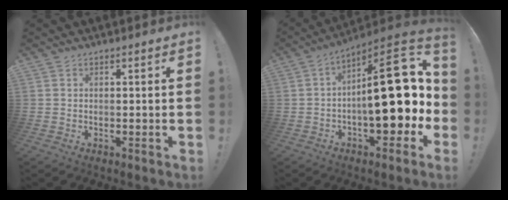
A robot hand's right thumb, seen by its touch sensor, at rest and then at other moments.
{"total": 23.4, "force": [-0.4, 10.2, 21.1], "torque": [-0.278, 0.008, 0.006]}